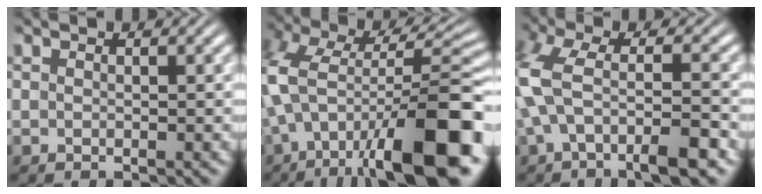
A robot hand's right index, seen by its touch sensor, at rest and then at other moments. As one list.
[{"total": 13.7, "force": [-3.8, 6.1, 11.6], "torque": [-0.185, -0.019, -0.038]}, {"total": 5.4, "force": [-1.3, 2.6, 4.5], "torque": [-0.112, -0.015, -0.017]}]